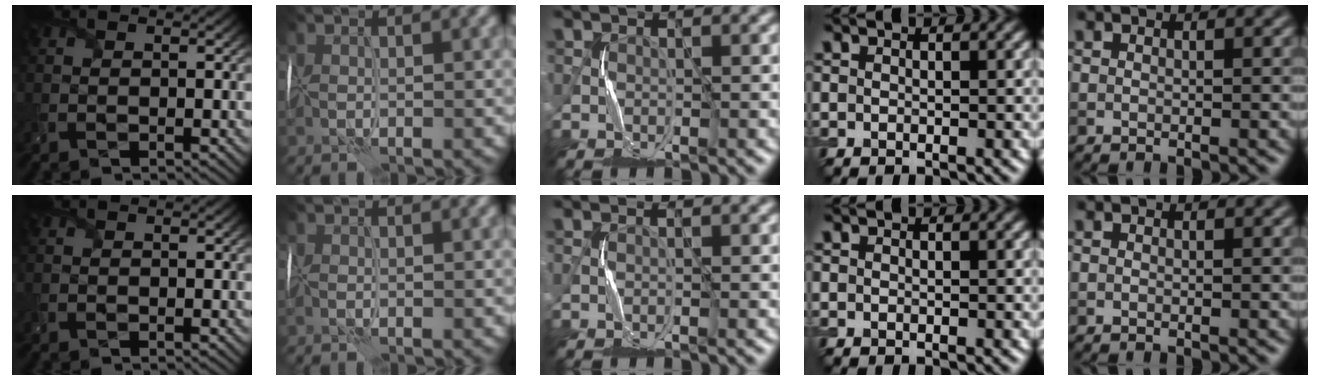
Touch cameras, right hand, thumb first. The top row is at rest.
{"middle": {"total": 0.7, "force": [-0.1, -0.4, -0.5], "torque": [0.006, -0.002, -0.002]}}